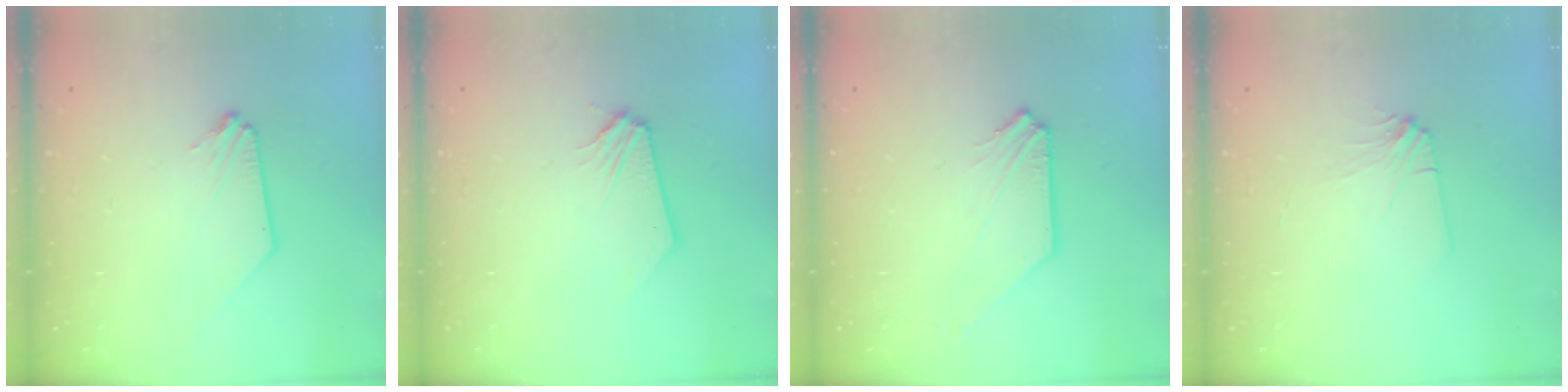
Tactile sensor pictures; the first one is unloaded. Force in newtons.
{"total": 0.0}
{"total": 1.4, "press": 1.4, "slide": 0.0}
{"total": 2.5, "press": 2.5, "slide": 0.2}